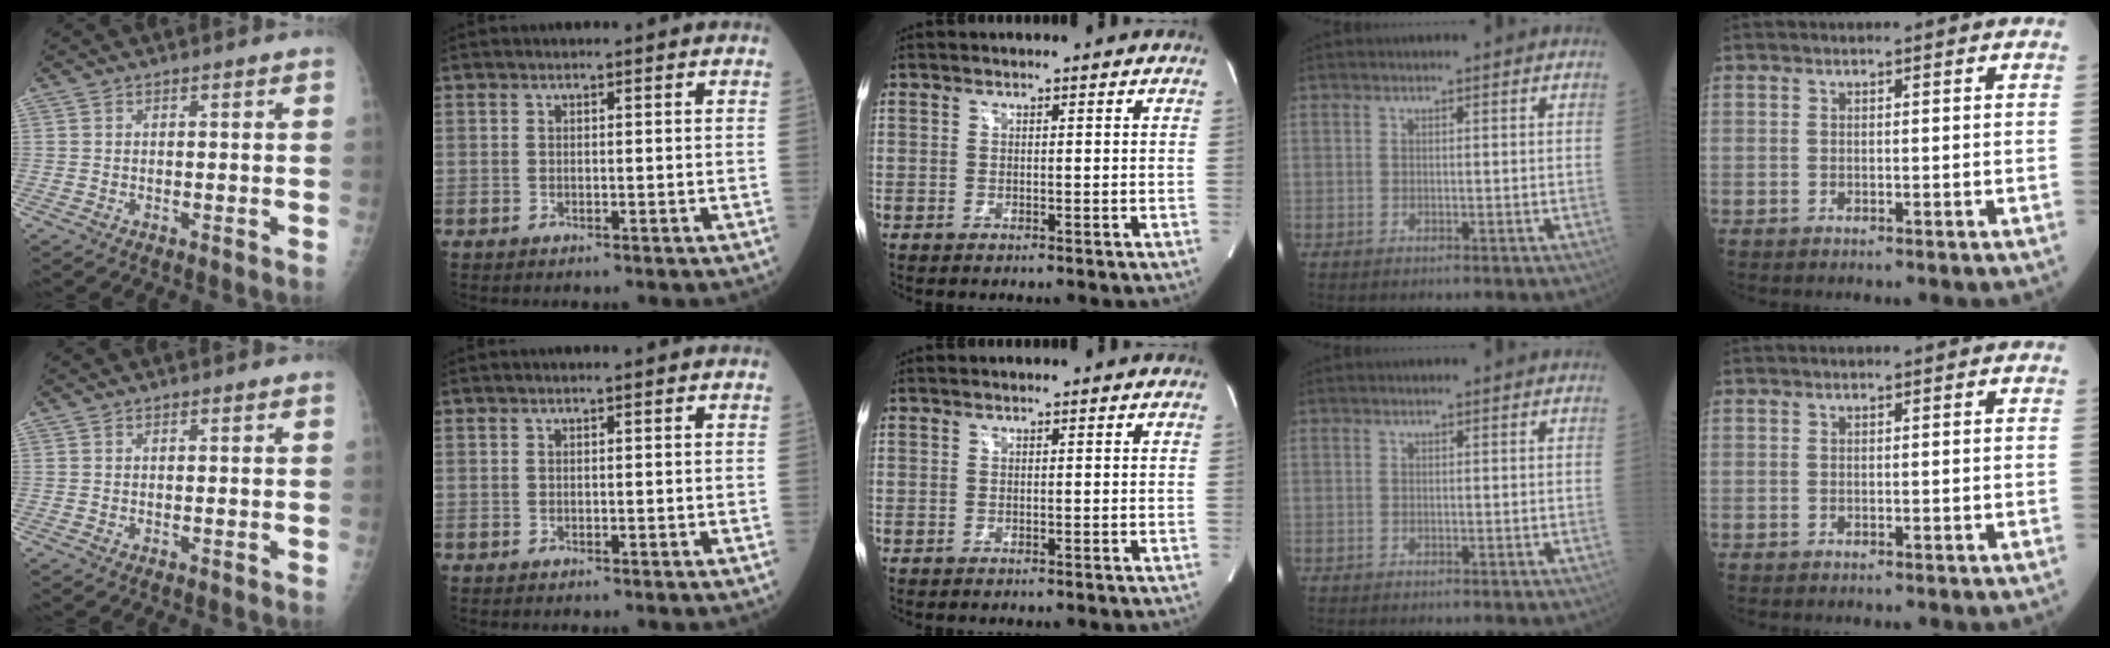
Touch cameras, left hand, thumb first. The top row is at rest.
{}